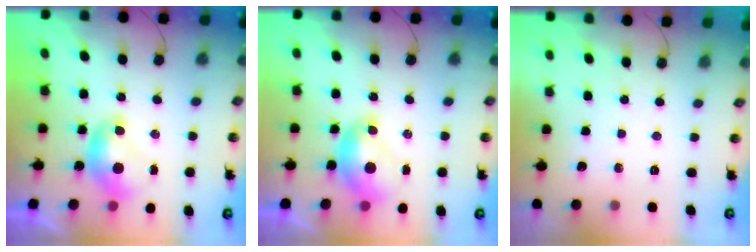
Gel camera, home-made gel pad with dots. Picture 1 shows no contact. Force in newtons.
{"total": 1.6, "press": 1.6, "slide": 0.4}
{"total": 0.0}